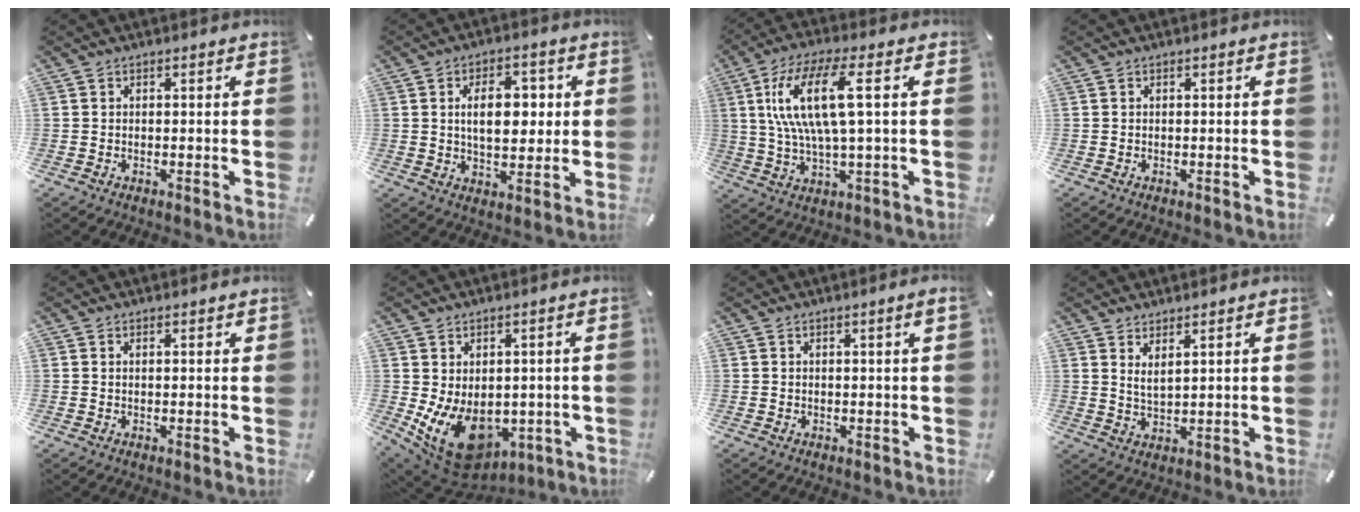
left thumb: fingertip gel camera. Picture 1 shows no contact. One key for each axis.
{"total": 10.2, "fx": 1.7, "fy": 6.3, "fz": 7.8, "tx": -0.126, "ty": 0.000, "tz": 0.022}
{"total": 15.1, "fx": 3.1, "fy": 4.1, "fz": 14.2, "tx": -0.297, "ty": -0.003, "tz": 0.044}
{"total": 0.0}
{"total": 0.7, "fx": 0.4, "fy": 0.1, "fz": 0.6, "tx": -0.011, "ty": 0.000, "tz": 0.008}
{"total": 13.5, "fx": -4.0, "fy": 9.8, "fz": 8.4, "tx": -0.128, "ty": 0.003, "tz": -0.062}
{"total": 1.9, "fx": 0.6, "fy": 0.1, "fz": 1.8, "tx": -0.033, "ty": 0.000, "tz": 0.009}
{"total": 3.2, "fx": 2.5, "fy": 0.5, "fz": 1.9, "tx": -0.043, "ty": -0.010, "tz": 0.046}